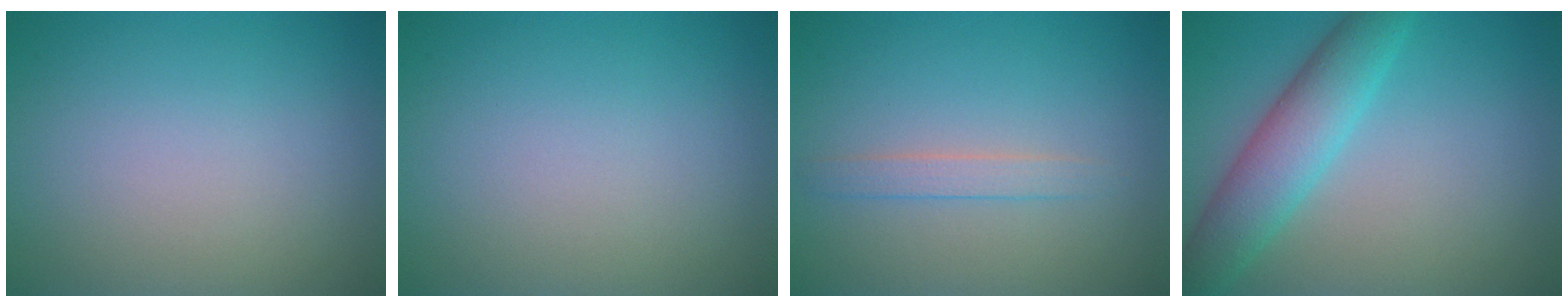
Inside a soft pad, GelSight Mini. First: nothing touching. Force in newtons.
{"total": 0.0}
{"total": 1.5, "press": 1.5, "slide": 0.1}
{"total": 5.4, "press": 5.4, "slide": 0.1}